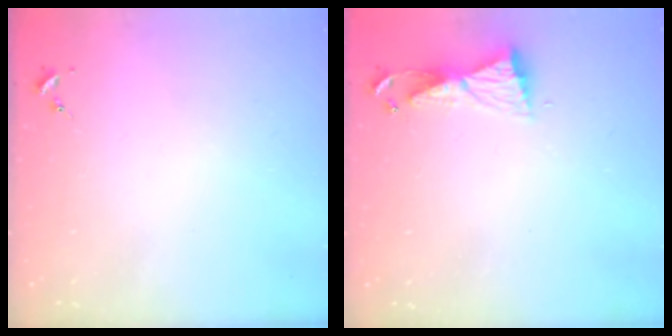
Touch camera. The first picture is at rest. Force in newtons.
{"total": 5.9, "press": 5.9, "slide": 0.6}